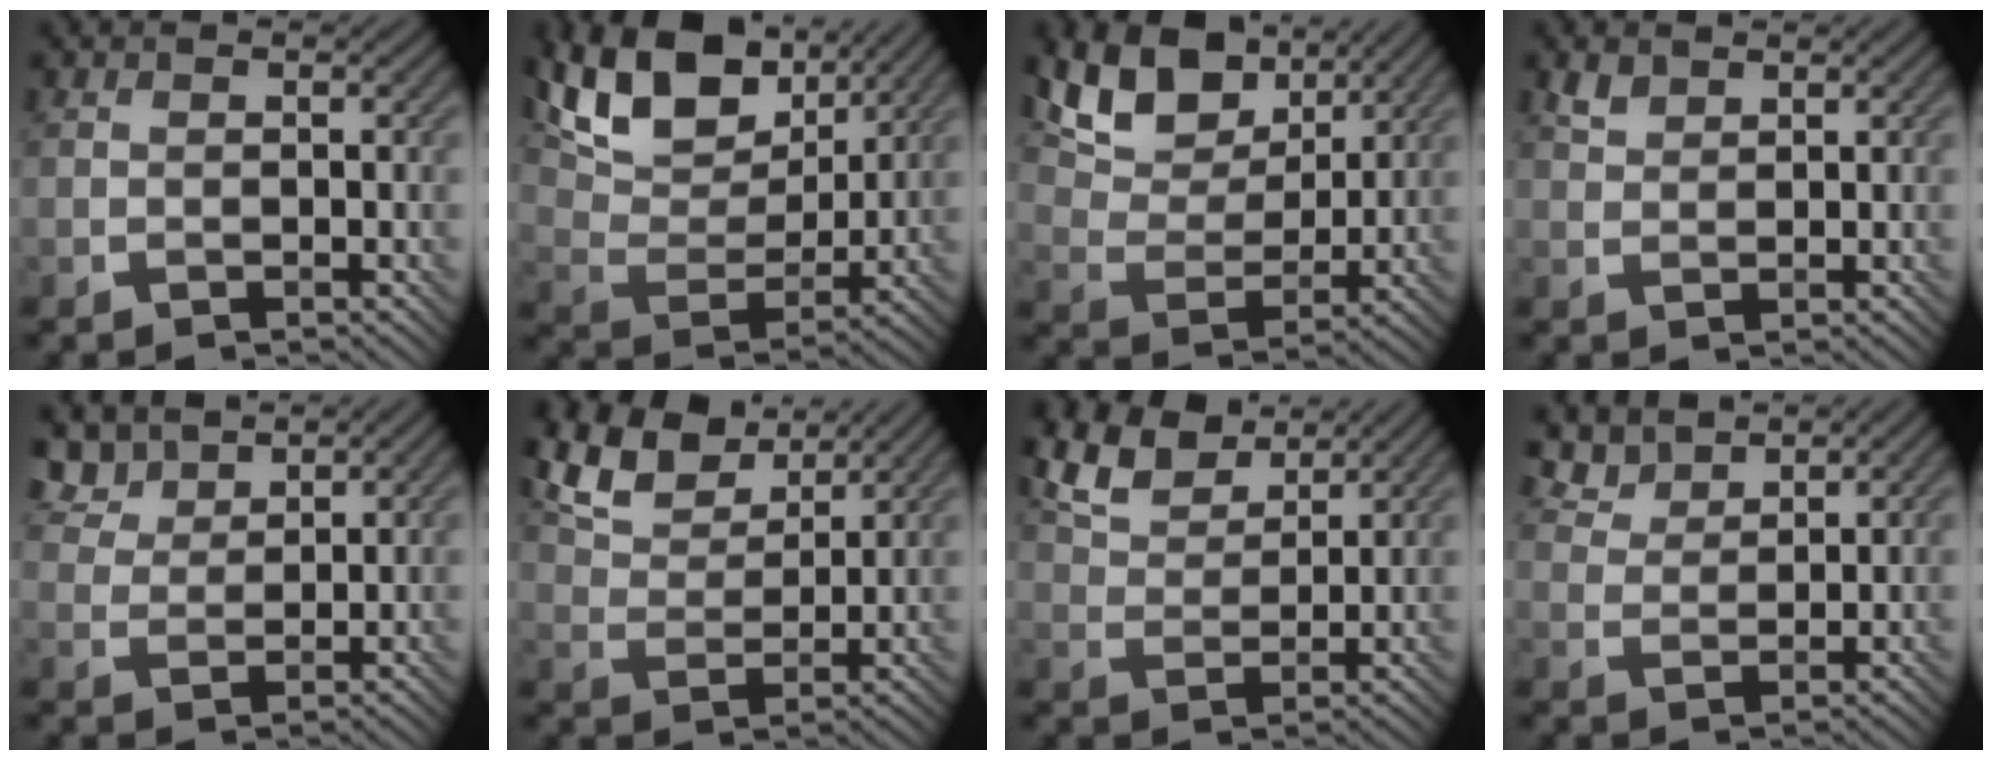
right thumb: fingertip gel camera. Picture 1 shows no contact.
{"total": 14.2, "force": [9.0, 7.0, 8.5], "torque": [-0.194, 0.018, 0.152]}
{"total": 12.5, "force": [8.0, 6.6, 7.0], "torque": [-0.162, 0.010, 0.133]}
{"total": 1.7, "force": [1.4, 0.7, 0.8], "torque": [-0.020, 0.003, 0.030]}
{"total": 6.5, "force": [4.9, 3.0, 3.1], "torque": [-0.081, 0.013, 0.103]}
{"total": 9.7, "force": [6.9, 4.2, 5.4], "torque": [-0.138, 0.019, 0.131]}
{"total": 8.4, "force": [6.1, 3.5, 4.5], "torque": [-0.116, 0.017, 0.122]}
{"total": 4.8, "force": [4.1, 1.7, 2.0], "torque": [-0.053, 0.008, 0.088]}